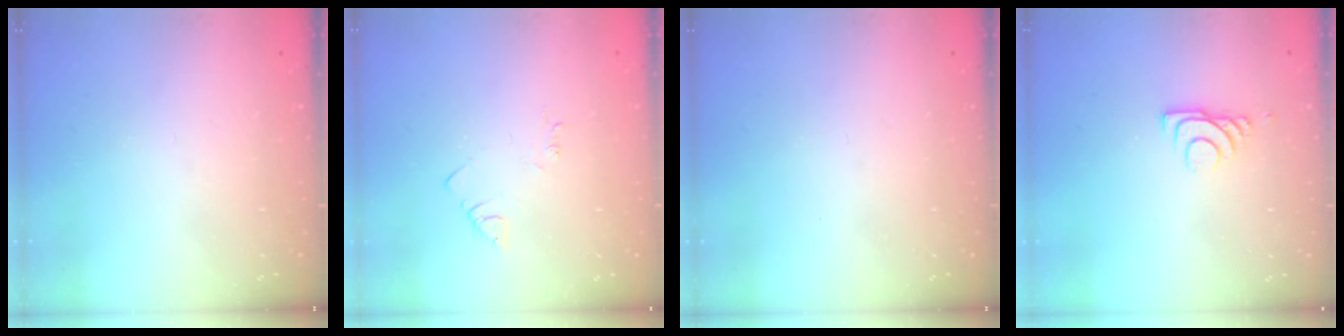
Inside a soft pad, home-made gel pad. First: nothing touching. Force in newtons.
{"total": 2.7, "press": 2.7, "slide": 0.4}
{"total": 0.0}
{"total": 5.9, "press": 5.9, "slide": 0.9}